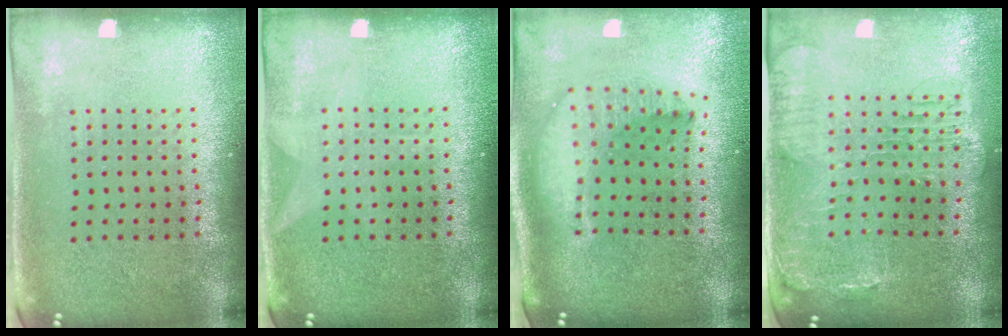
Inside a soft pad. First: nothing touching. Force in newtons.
{"total": 0.8, "press": 0.8, "slide": 0.1}
{"total": 2.1, "press": 1.6, "slide": 1.3}
{"total": 1.4, "press": 1.4, "slide": 0.5}